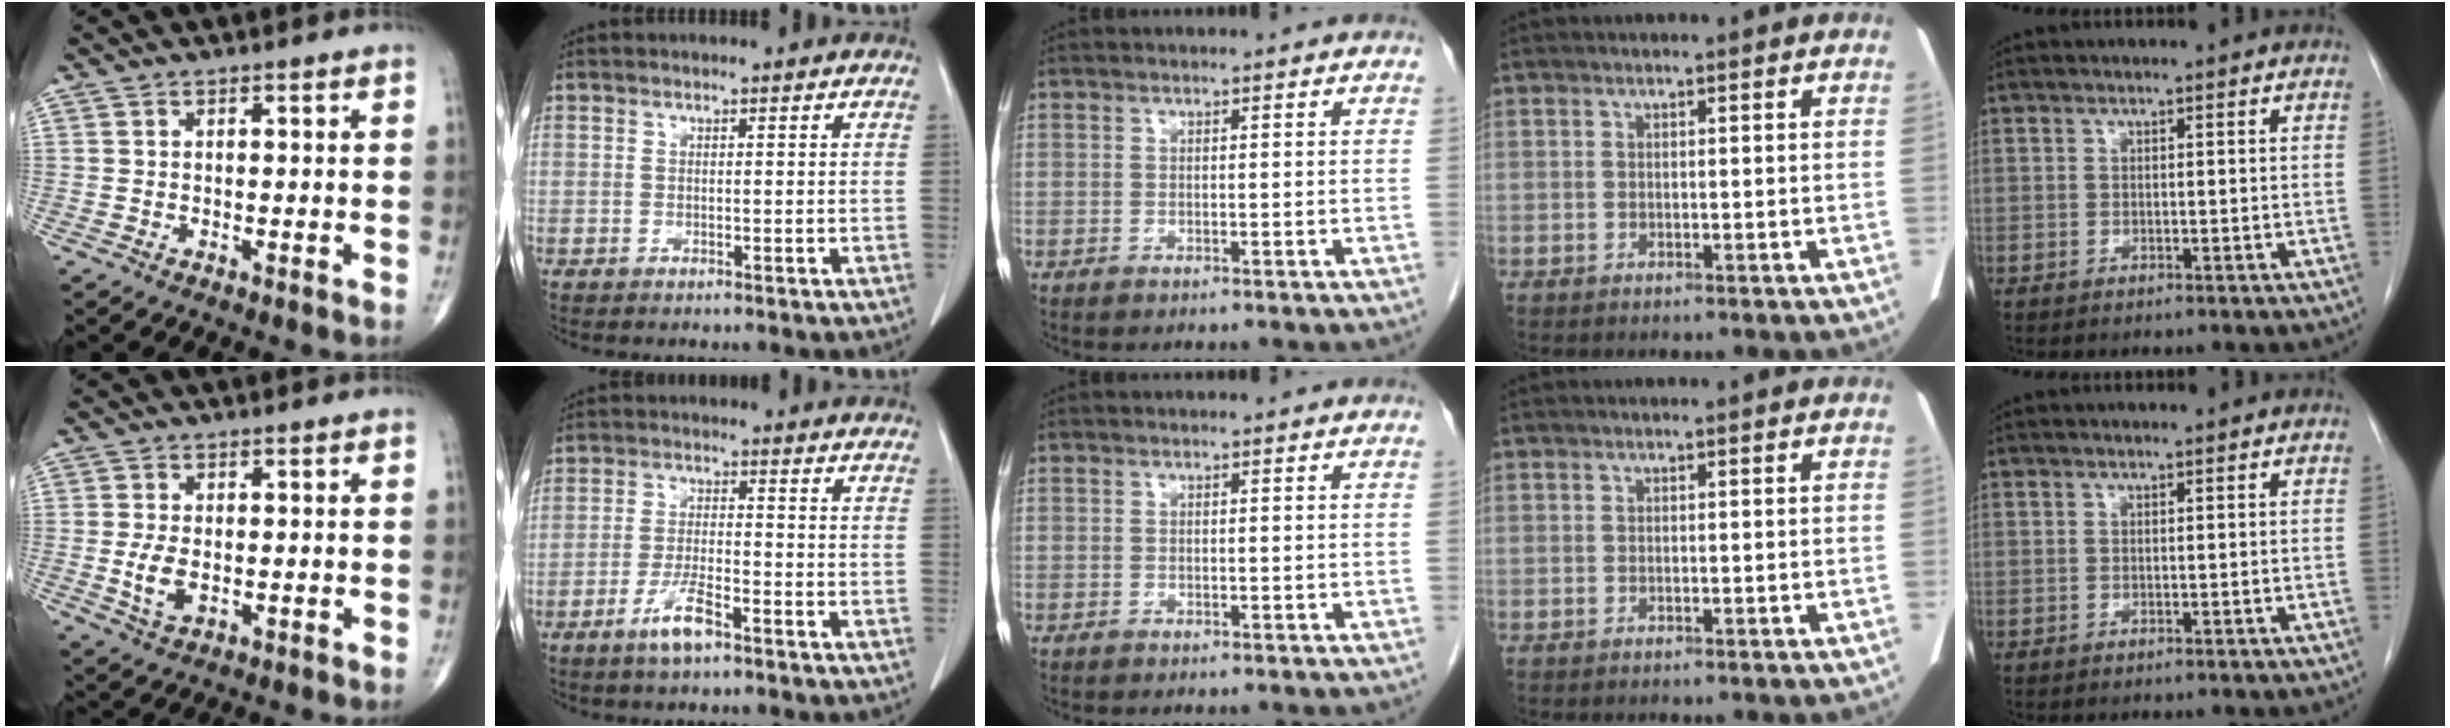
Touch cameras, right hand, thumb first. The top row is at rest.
{"thumb": {"total": 4.8, "force": [-0.6, 2.7, 3.9], "torque": [-0.078, -0.008, -0.006]}, "index": {"total": 5.3, "force": [-3.3, 0.8, 4.0], "torque": [-0.080, -0.002, -0.061]}}